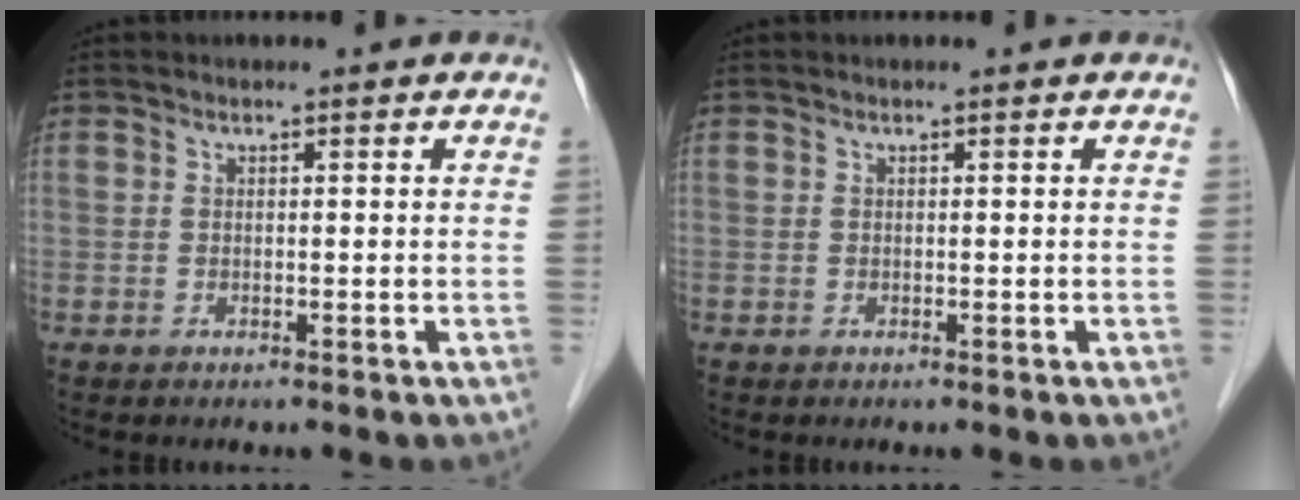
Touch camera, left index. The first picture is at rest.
{"total": 0.0}